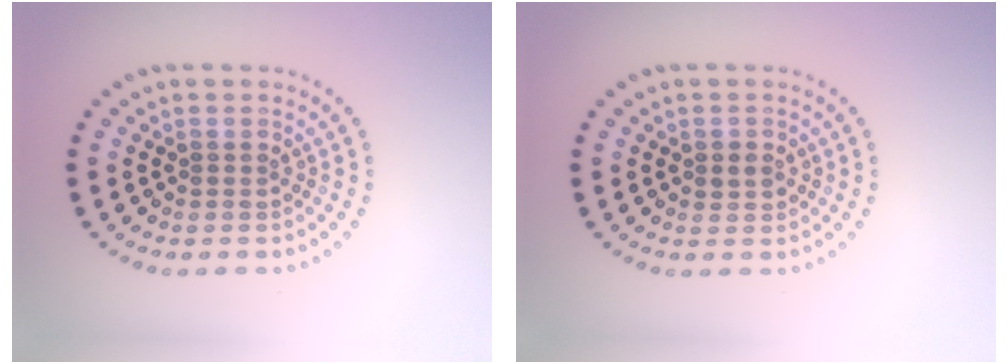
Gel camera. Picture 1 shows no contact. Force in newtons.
{"total": 1.3, "press": 1.3, "slide": 0.3}